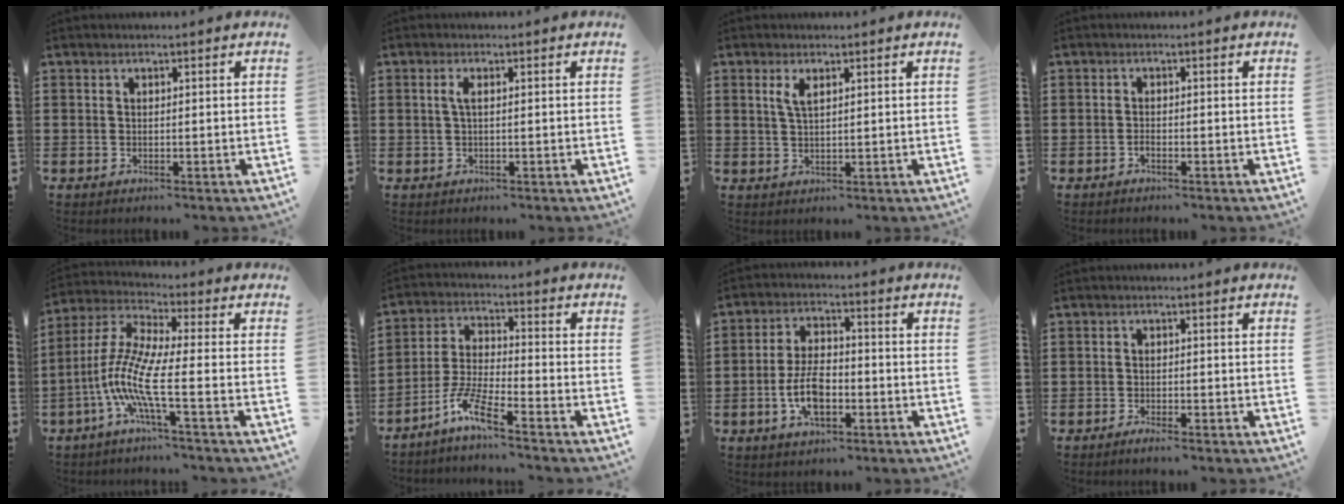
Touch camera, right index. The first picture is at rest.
{"total": 1.4, "force": [0.1, 0.3, 1.4], "torque": [-0.028, 0.000, 0.001]}
{"total": 2.6, "force": [1.2, 0.9, 2.1], "torque": [-0.046, 0.005, 0.020]}
{"total": 0.8, "force": [-0.7, 0.2, 0.4], "torque": [-0.011, -0.005, -0.011]}
{"total": 9.1, "force": [-3.6, 1.2, 8.3], "torque": [-0.210, -0.024, -0.083]}
{"total": 6.7, "force": [-5.1, 0.3, 4.3], "torque": [-0.114, -0.019, -0.104]}
{"total": 7.4, "force": [-2.3, 3.6, 6.0], "torque": [-0.136, 0.003, -0.048]}
{"total": 1.2, "force": [-1.1, 0.0, 0.4], "torque": [-0.009, -0.004, -0.021]}